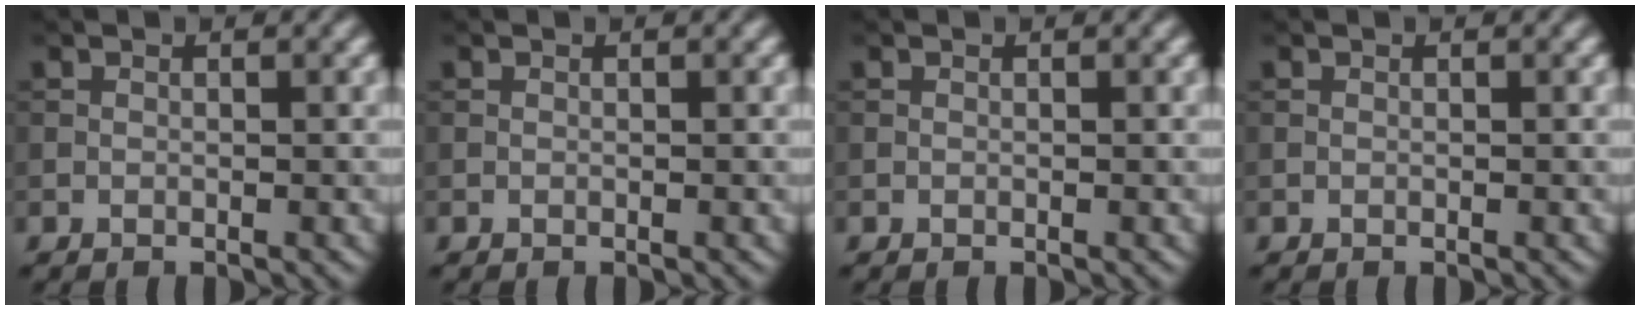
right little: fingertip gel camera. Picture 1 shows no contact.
{"total": 0.0}
{"total": 0.0}
{"total": 0.0}